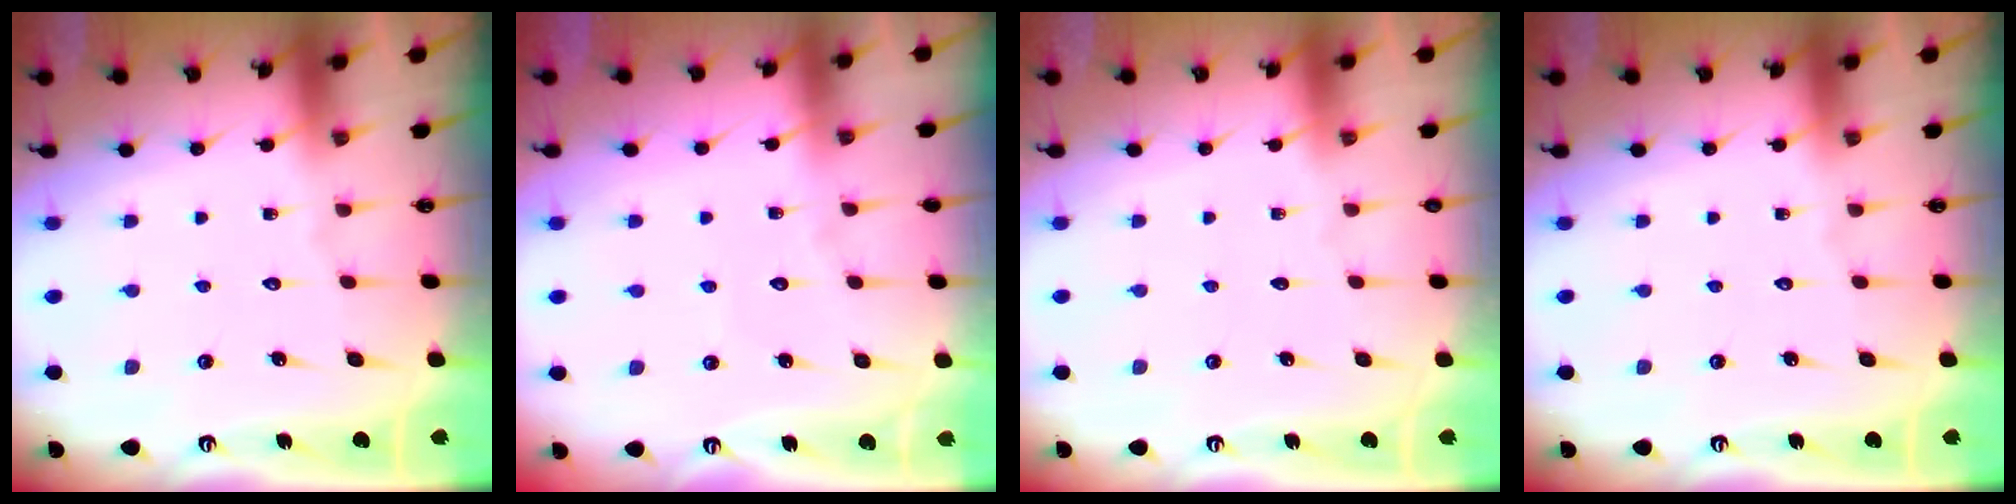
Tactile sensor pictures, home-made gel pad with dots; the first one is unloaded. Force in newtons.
{"total": 2.3, "press": 2.3, "slide": 0.2}
{"total": 0.0}
{"total": 0.0}